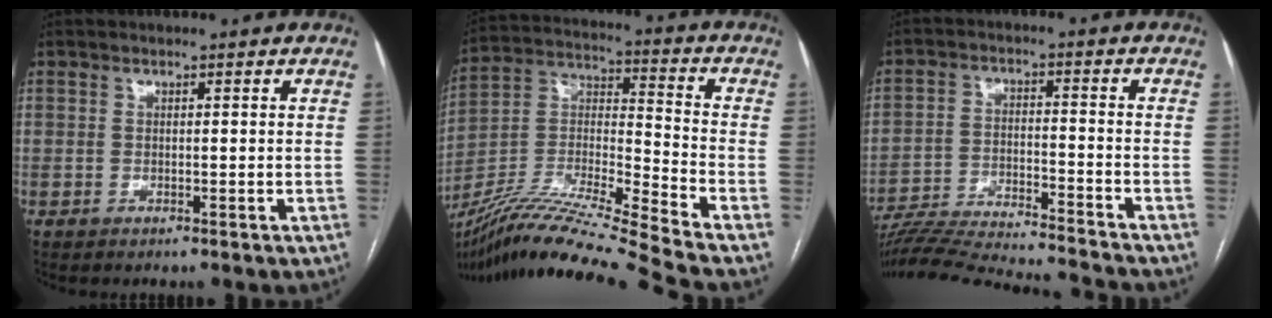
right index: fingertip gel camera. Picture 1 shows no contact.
{"total": 21.8, "force": [-19.0, -2.9, 10.3], "torque": [-0.222, -0.019, -0.346]}
{"total": 19.4, "force": [-18.4, -0.2, 6.0], "torque": [-0.119, -0.025, -0.282]}